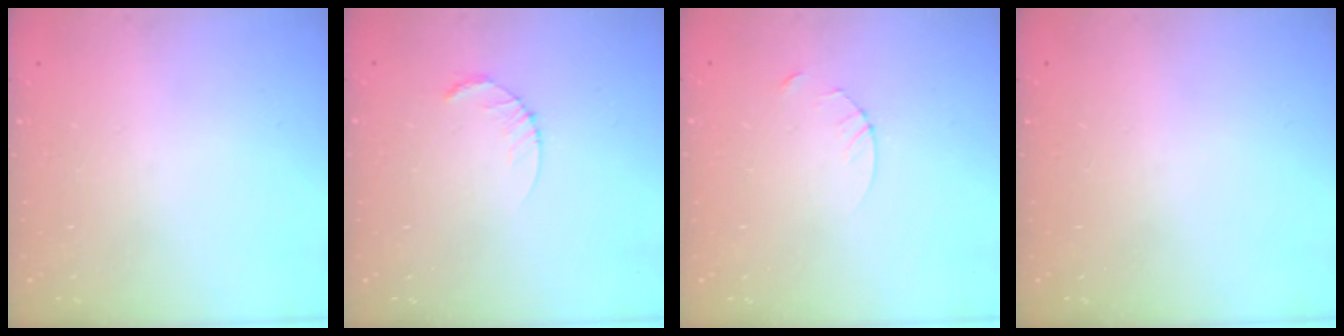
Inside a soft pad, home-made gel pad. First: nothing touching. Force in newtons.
{"total": 2.6, "press": 2.6, "slide": 0.4}
{"total": 3.2, "press": 3.2, "slide": 0.3}
{"total": 0.0}